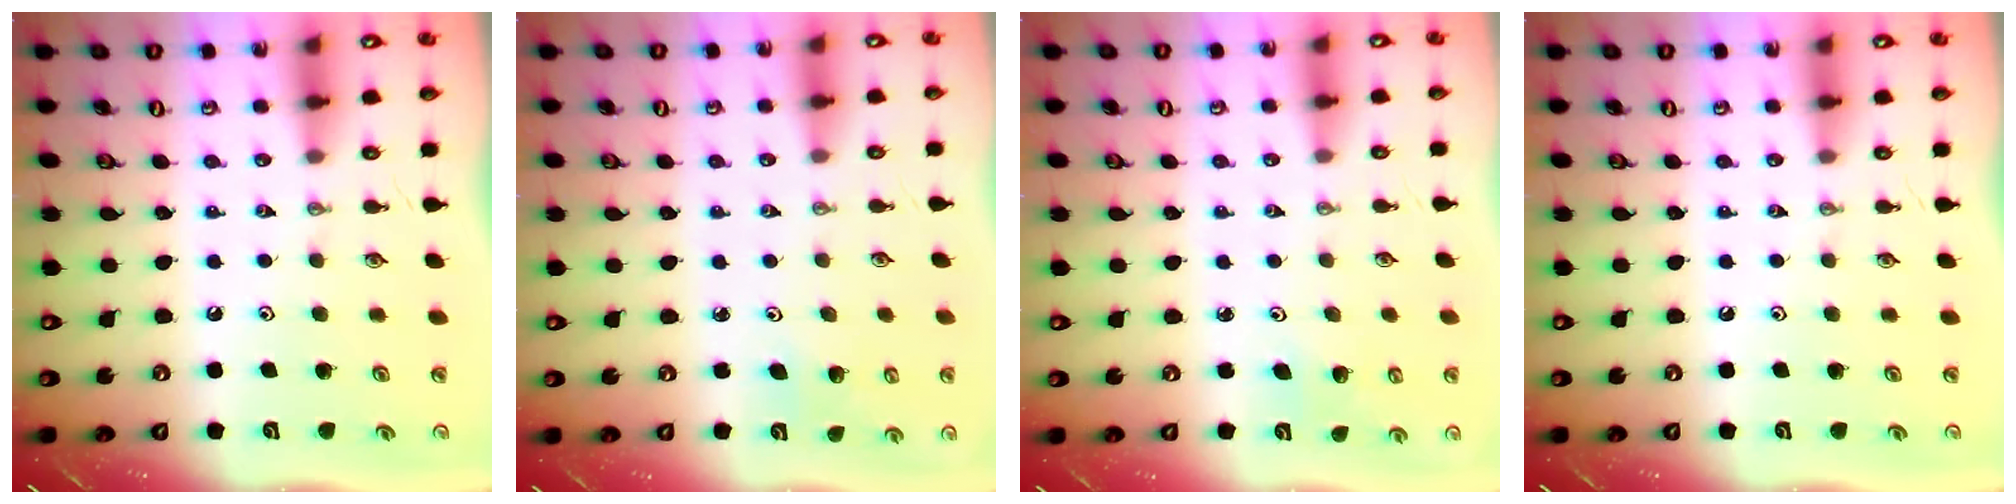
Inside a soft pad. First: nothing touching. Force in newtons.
{"total": 3.0, "press": 2.9, "slide": 0.9}
{"total": 3.0, "press": 2.9, "slide": 0.9}
{"total": 0.0}